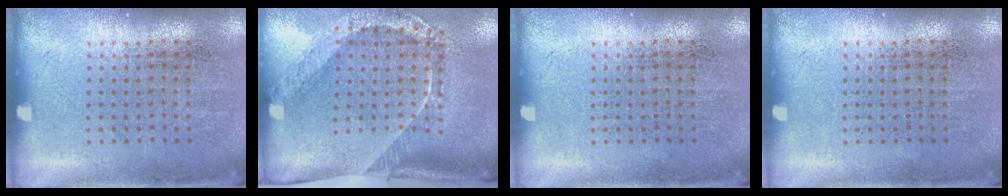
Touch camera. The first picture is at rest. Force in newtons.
{"total": 2.5, "press": 1.6, "slide": 1.8}
{"total": 0.0}
{"total": 0.0}